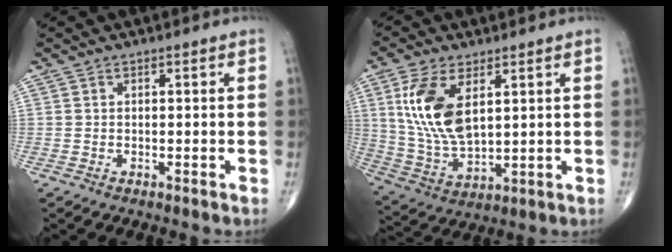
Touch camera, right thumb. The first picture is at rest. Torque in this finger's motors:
{"motor_torque": [-0.82, 1.25, 1.13, 0.63, 0.15]}